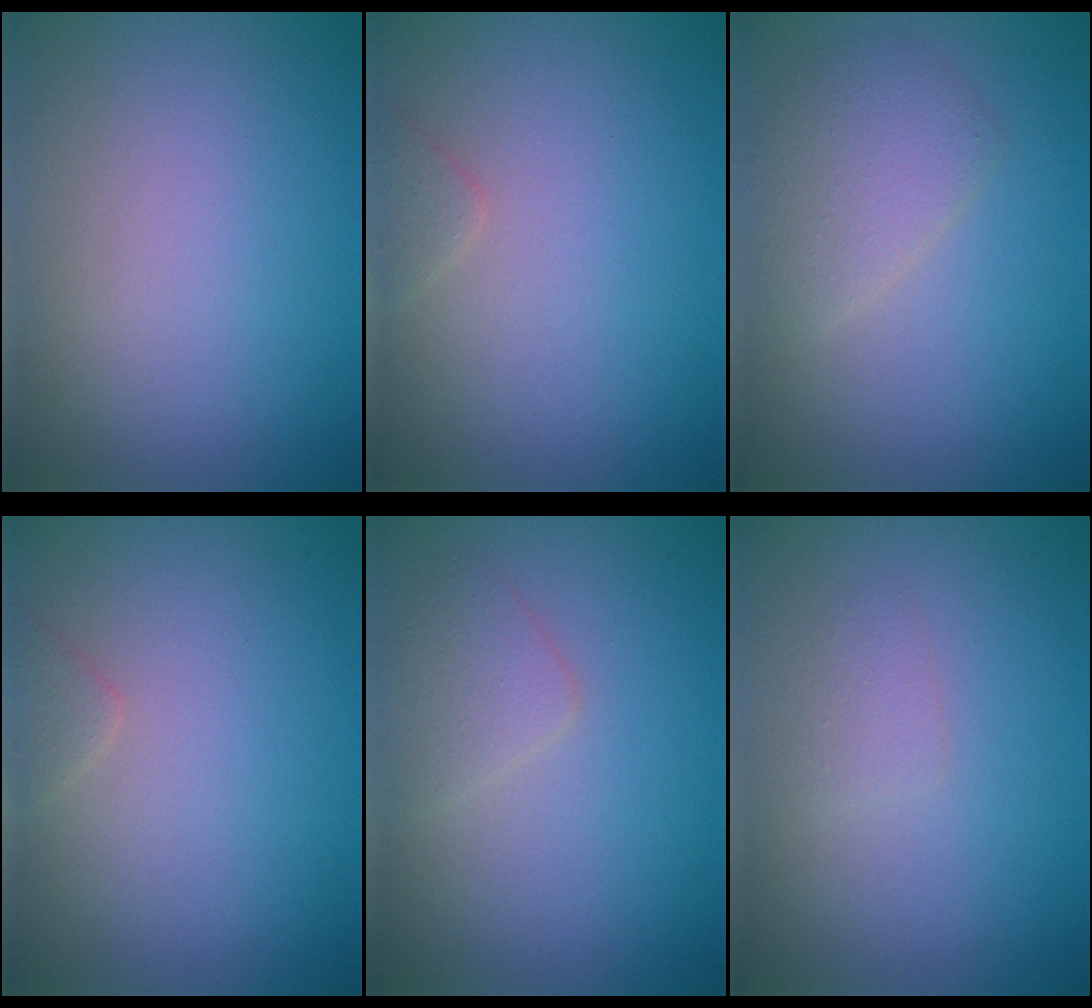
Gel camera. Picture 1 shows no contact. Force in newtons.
{"total": 0.9, "press": 0.9, "slide": 0.1}
{"total": 2.9, "press": 2.9, "slide": 0.1}
{"total": 0.9, "press": 0.9, "slide": 0.1}
{"total": 1.9, "press": 1.9, "slide": 0.2}
{"total": 1.0, "press": 1.0, "slide": 0.2}